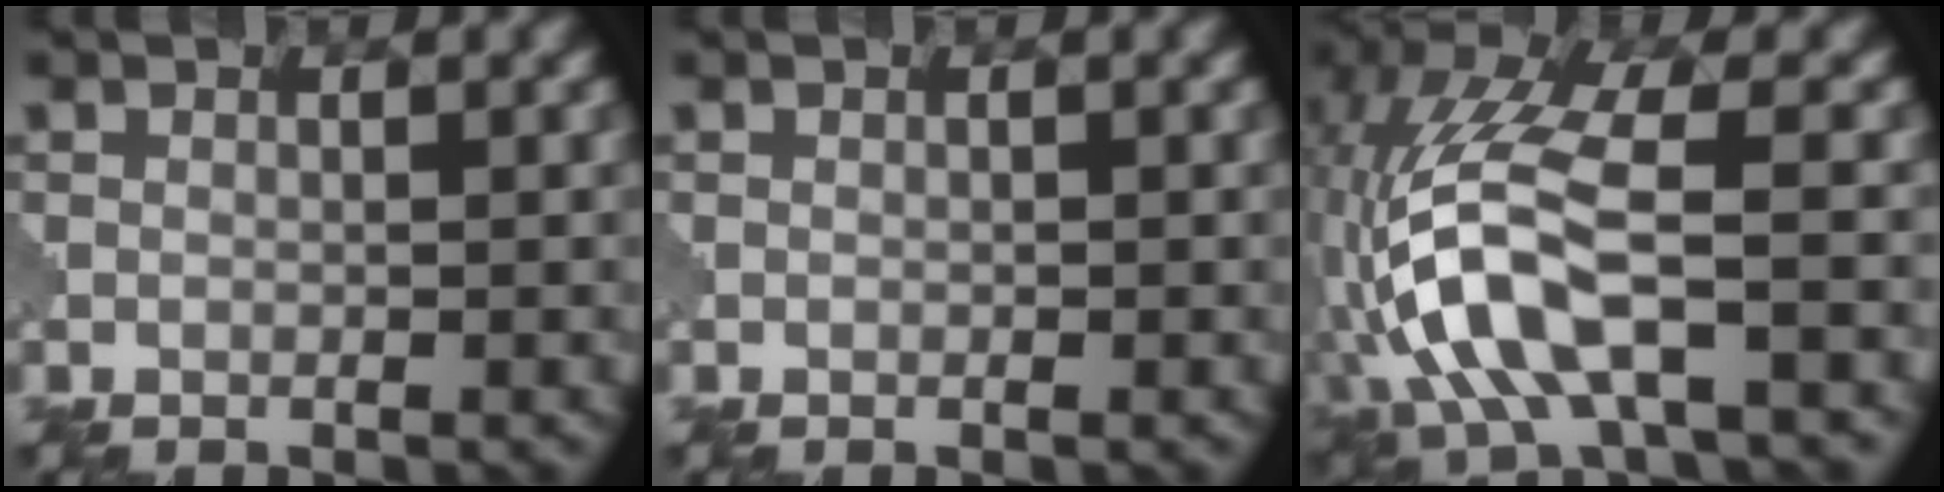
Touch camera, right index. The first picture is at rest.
{"total": 0.0}
{"total": 9.3, "force": [-2.6, 3.4, 8.2], "torque": [-0.188, 0.015, -0.055]}